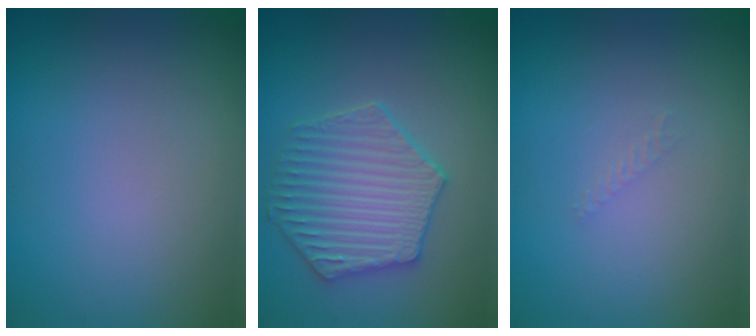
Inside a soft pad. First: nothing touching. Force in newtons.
{"total": 4.7, "press": 4.2, "slide": 2.1}
{"total": 0.6, "press": 0.6, "slide": 0.1}